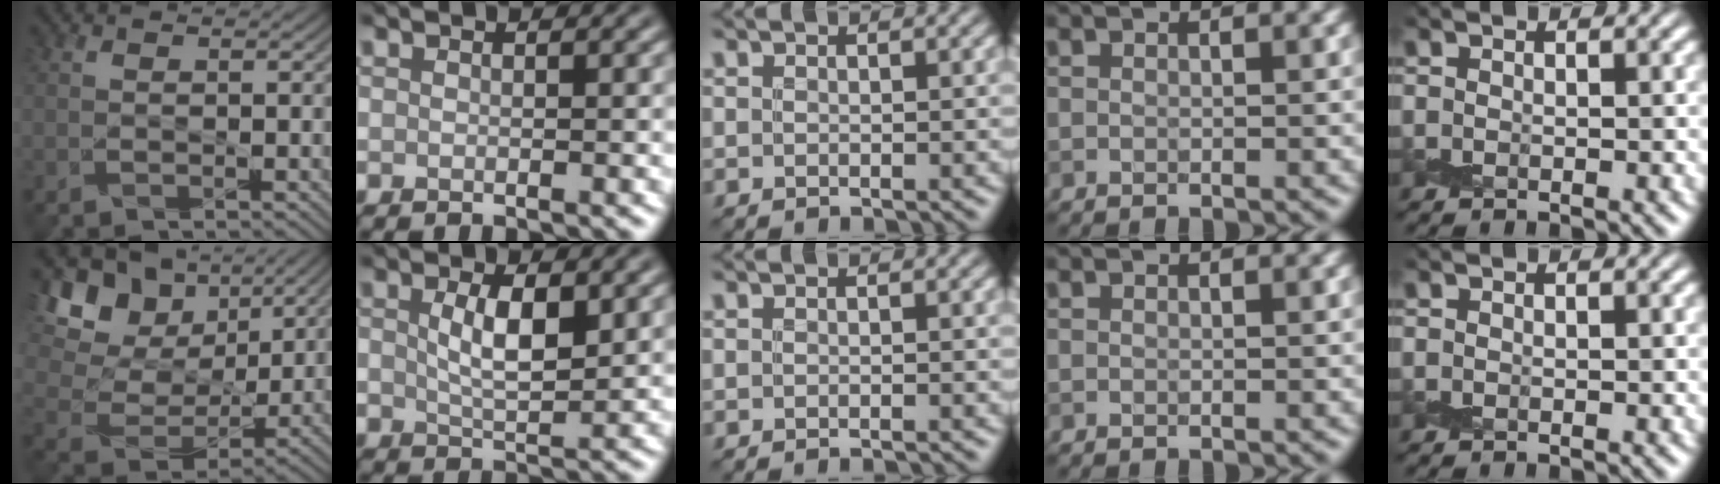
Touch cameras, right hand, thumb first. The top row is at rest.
{"thumb": {"total": 13.1, "force": [5.6, 9.3, 7.4], "torque": [-0.178, 0.020, 0.096]}, "index": {"total": 3.7, "force": [0.8, 1.8, 3.1], "torque": [-0.068, -0.003, 0.018]}, "middle": {"total": 1.0, "force": [-0.9, 0.2, 0.5], "torque": [0.003, -0.001, -0.013]}}